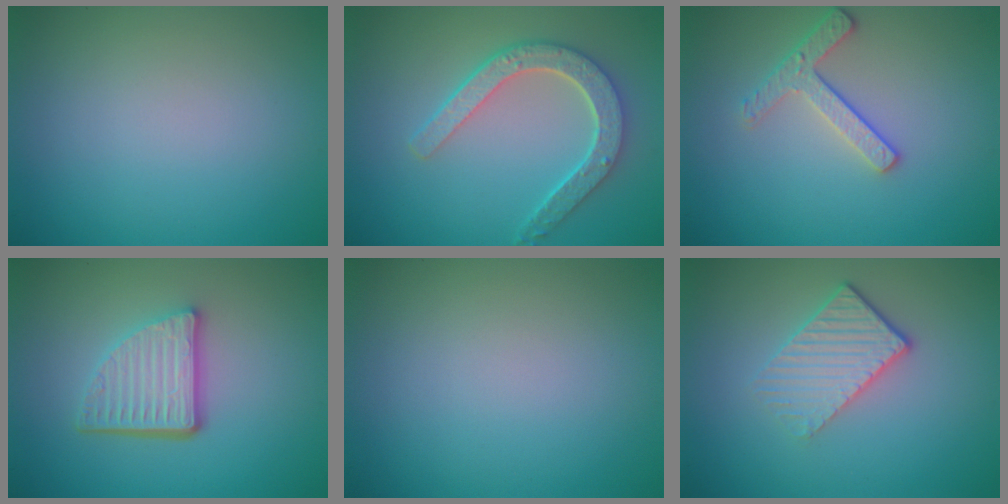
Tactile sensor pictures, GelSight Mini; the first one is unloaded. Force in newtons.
{"total": 4.9, "press": 3.9, "slide": 3.0}
{"total": 2.4, "press": 2.3, "slide": 0.8}
{"total": 4.8, "press": 3.4, "slide": 3.3}
{"total": 0.0}
{"total": 3.3, "press": 2.7, "slide": 1.9}